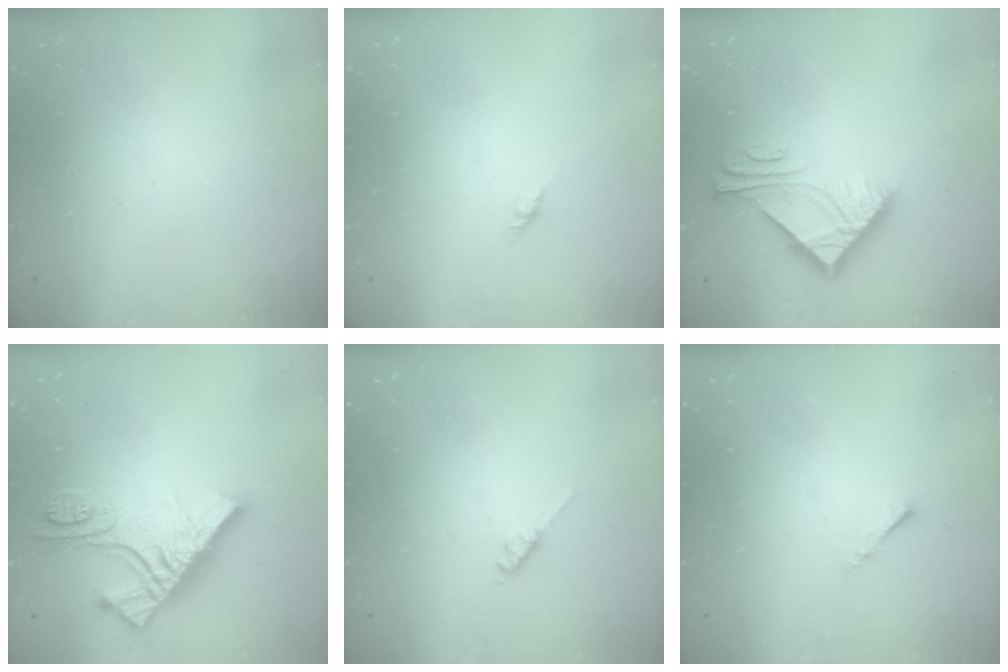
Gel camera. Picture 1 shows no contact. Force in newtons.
{"total": 1.6, "press": 1.5, "slide": 0.7}
{"total": 9.4, "press": 9.4, "slide": 0.8}
{"total": 14.2, "press": 14.1, "slide": 1.5}
{"total": 2.8, "press": 2.8, "slide": 0.5}
{"total": 1.1, "press": 1.0, "slide": 0.3}